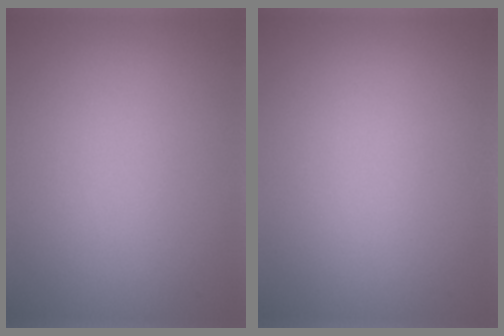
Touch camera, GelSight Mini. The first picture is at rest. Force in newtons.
{"total": 0.0}